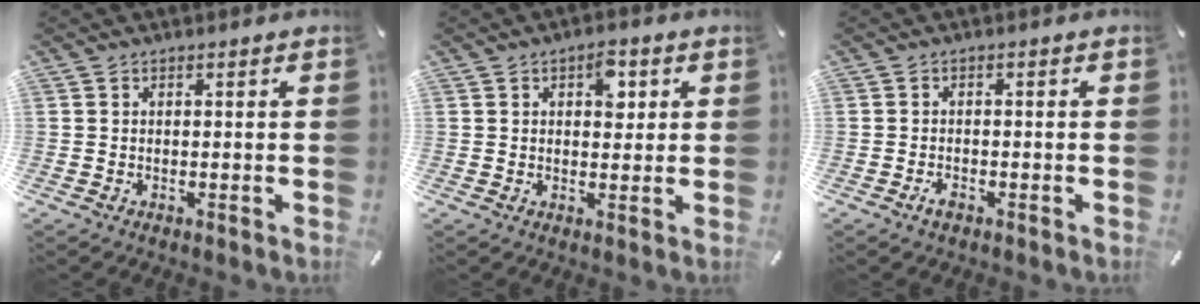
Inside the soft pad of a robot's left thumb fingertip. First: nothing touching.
{"total": 5.3, "force": [1.9, 3.2, 3.8], "torque": [-0.034, -0.009, 0.021]}
{"total": 1.8, "force": [-1.1, 0.8, 1.1], "torque": [-0.028, 0.002, -0.024]}